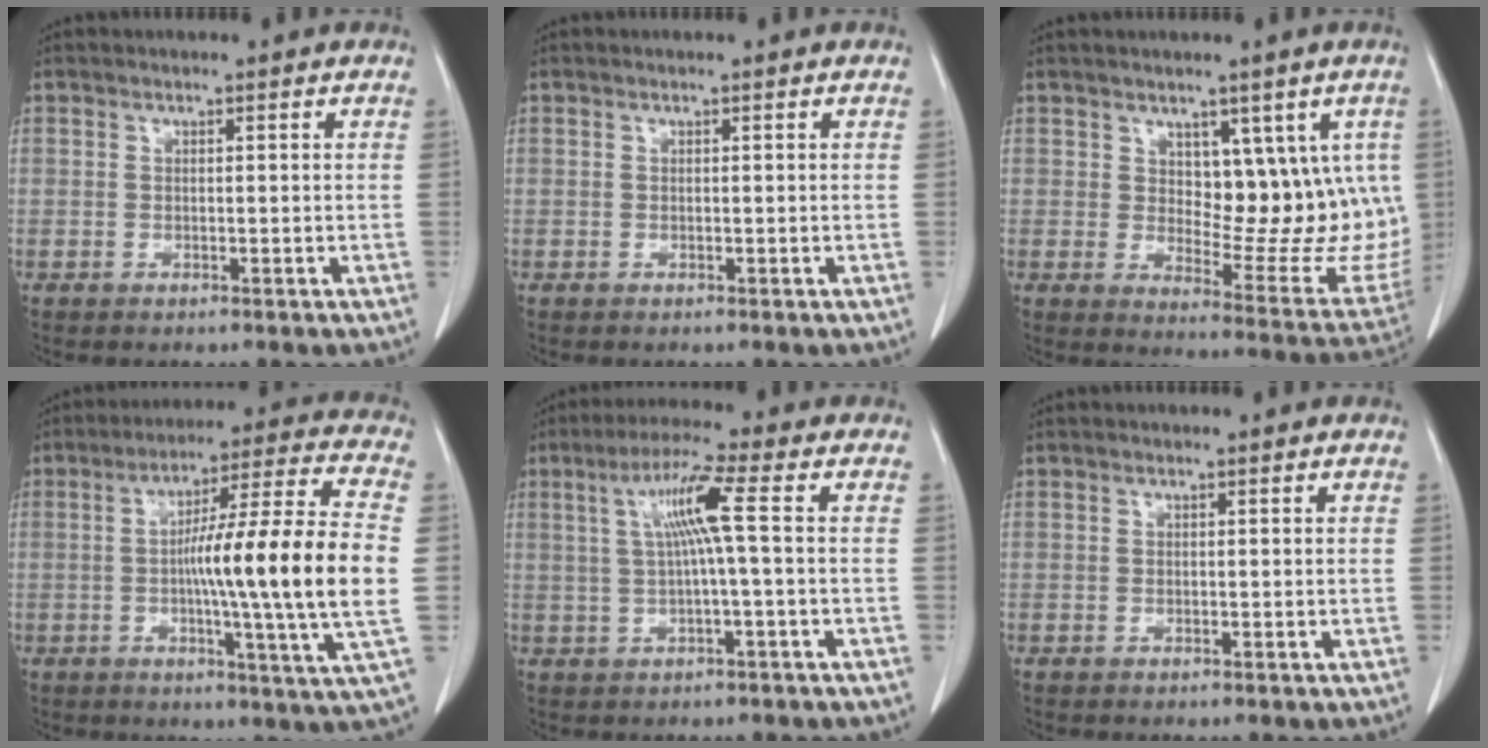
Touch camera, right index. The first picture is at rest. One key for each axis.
{"total": 0.0}
{"total": 13.5, "fx": 3.4, "fy": 7.1, "fz": 10.9, "tx": -0.121, "ty": -0.002, "tz": 0.065}
{"total": 19.2, "fx": -1.2, "fy": -1.3, "fz": 19.1, "tx": -0.292, "ty": -0.001, "tz": -0.033}
{"total": 6.8, "fx": 1.0, "fy": -0.8, "fz": 6.7, "tx": -0.126, "ty": 0.017, "tz": 0.024}
{"total": 0.0}